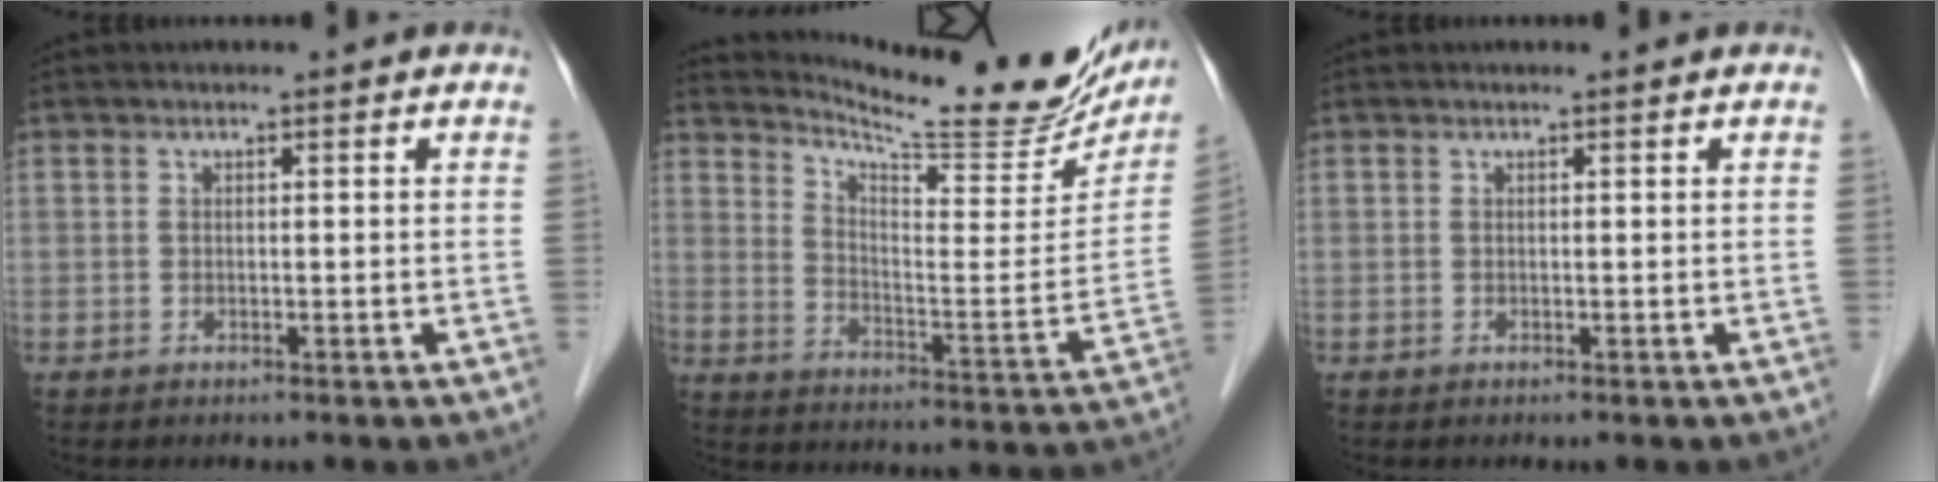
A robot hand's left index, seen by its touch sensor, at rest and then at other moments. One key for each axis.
{"total": 20.6, "fx": 18.9, "fy": 2.6, "fz": 7.8, "tx": -0.123, "ty": -0.061, "tz": 0.255}
{"total": 0.8, "fx": 0.8, "fy": 0.0, "fz": 0.1, "tx": -0.009, "ty": 0.003, "tz": 0.009}